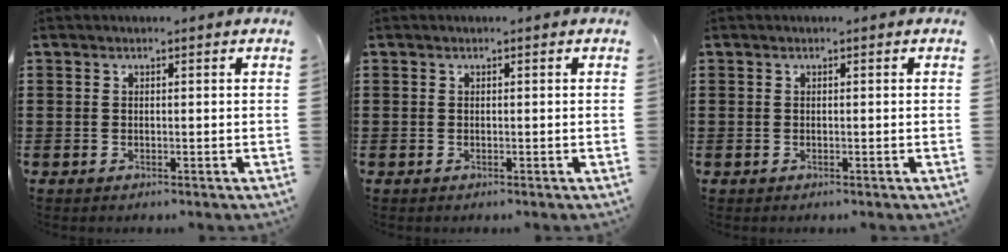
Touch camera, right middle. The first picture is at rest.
{"total": 0.0}
{"total": 0.0}